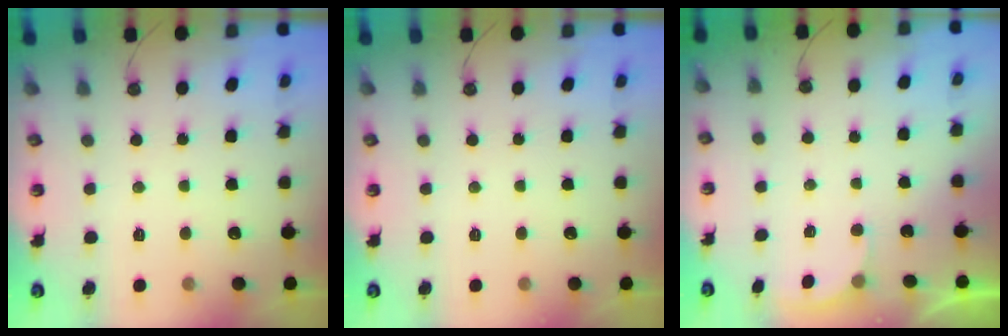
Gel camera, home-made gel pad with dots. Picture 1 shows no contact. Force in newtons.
{"total": 0.0}
{"total": 2.3, "press": 2.1, "slide": 0.8}